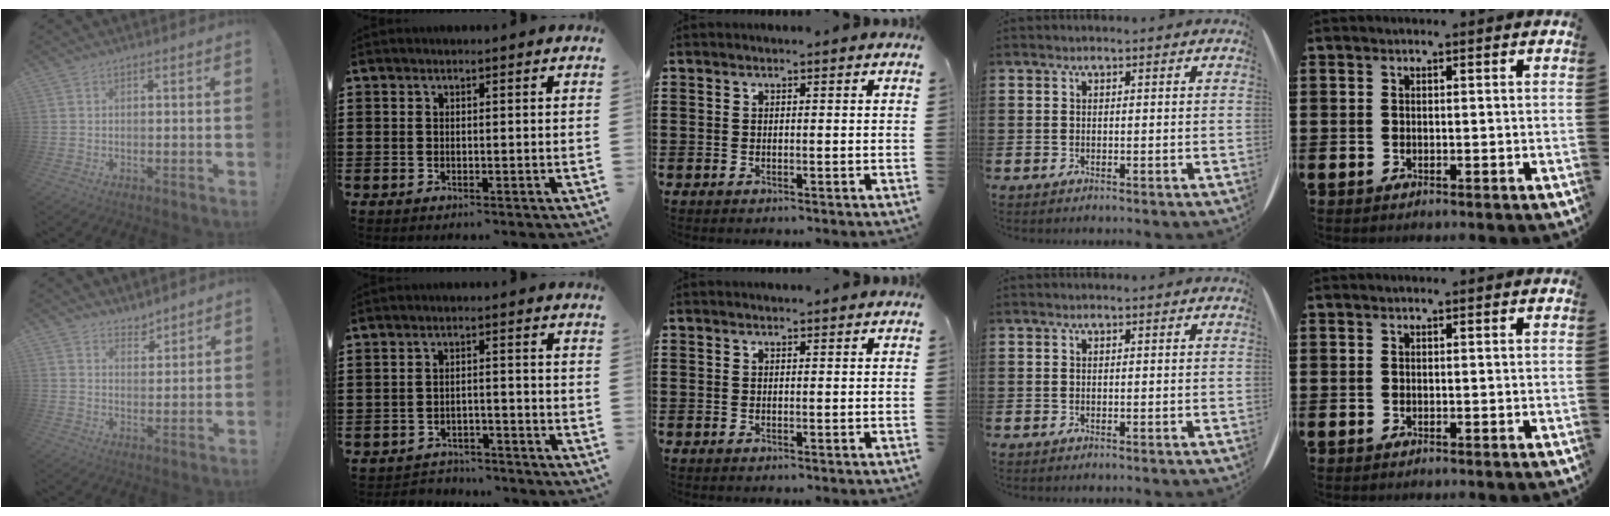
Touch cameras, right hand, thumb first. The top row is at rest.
{"thumb": {"total": 4.4, "force": [3.7, 2.3, 0.5], "torque": [-0.001, -0.032, 0.070]}, "index": {"total": 2.8, "force": [-2.8, 0.6, 0.3], "torque": [-0.011, 0.003, -0.059]}, "middle": {"total": 0.5, "force": [0.5, -0.1, 0.0], "torque": [-0.001, -0.002, 0.010]}}